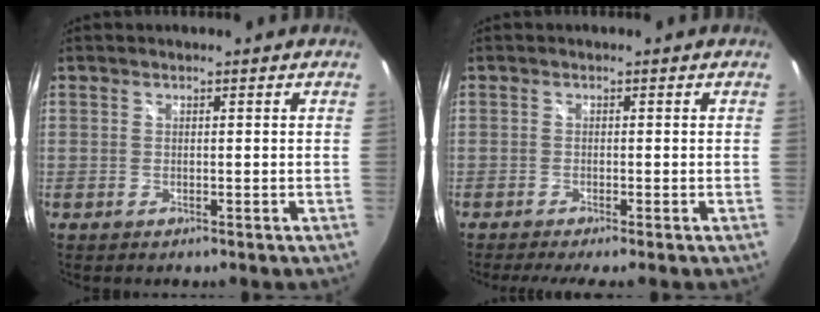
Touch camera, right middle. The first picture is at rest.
{"total": 3.4, "force": [-2.8, -0.5, 1.9], "torque": [-0.039, -0.019, -0.048]}